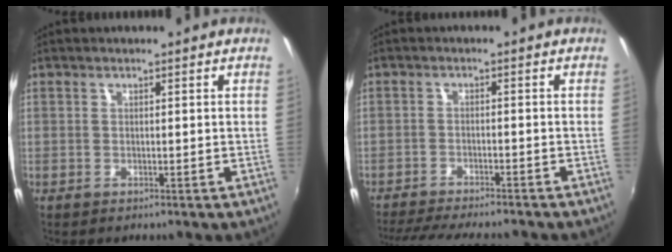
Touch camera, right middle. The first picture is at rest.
{"total": 12.6, "force": [-11.2, 1.7, 5.5], "torque": [-0.122, -0.023, -0.174]}